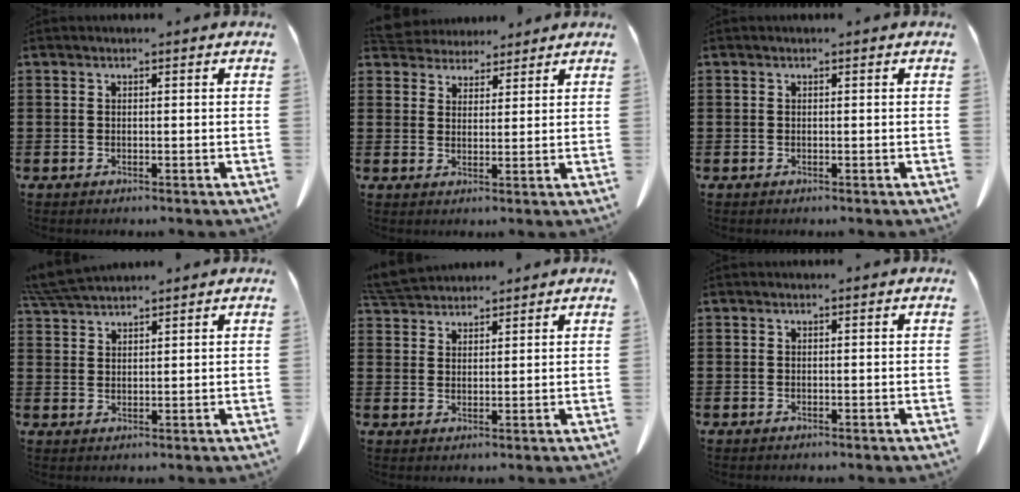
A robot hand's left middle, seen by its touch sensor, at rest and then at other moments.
{"total": 4.1, "force": [3.9, 1.3, -0.1], "torque": [-0.014, -0.010, 0.075]}
{"total": 0.0}
{"total": 5.0, "force": [4.6, 0.5, 1.7], "torque": [-0.047, -0.009, 0.089]}
{"total": 4.8, "force": [4.6, 1.0, 0.9], "torque": [-0.033, -0.009, 0.090]}
{"total": 0.0}